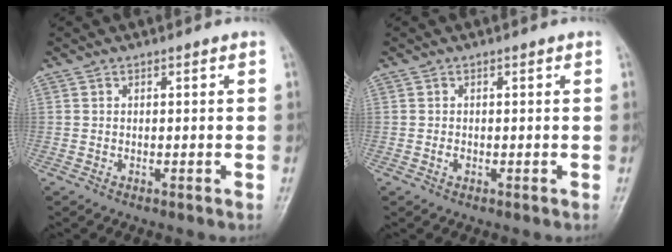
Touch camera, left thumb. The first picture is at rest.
{"total": 0.8, "force": [0.0, 0.6, 0.5], "torque": [-0.007, 0.000, -0.001]}